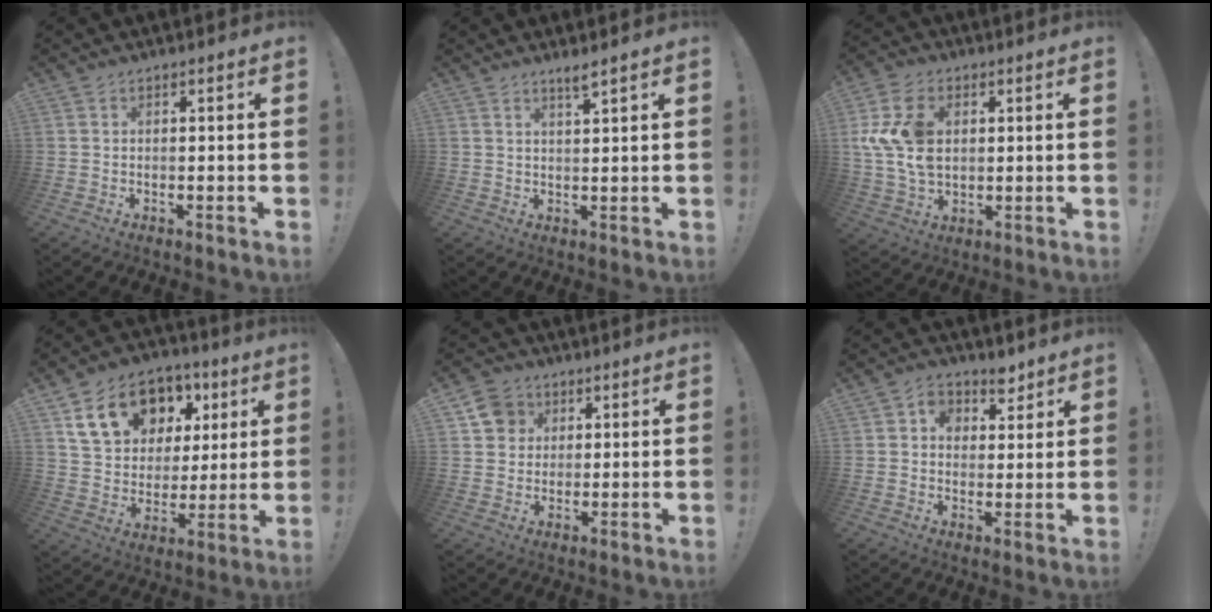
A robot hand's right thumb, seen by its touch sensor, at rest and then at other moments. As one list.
[{"total": 2.7, "force": [2.1, -0.2, 1.7], "torque": [-0.024, -0.013, 0.034]}, {"total": 14.3, "force": [2.8, 10.1, 9.8], "torque": [-0.196, -0.005, 0.053]}, {"total": 18.2, "force": [8.7, 13.2, 8.9], "torque": [-0.139, -0.028, 0.174]}, {"total": 7.9, "force": [3.1, 7.0, 1.8], "torque": [-0.019, -0.014, 0.064]}, {"total": 7.0, "force": [3.5, 5.7, 2.2], "torque": [-0.015, -0.023, 0.065]}]